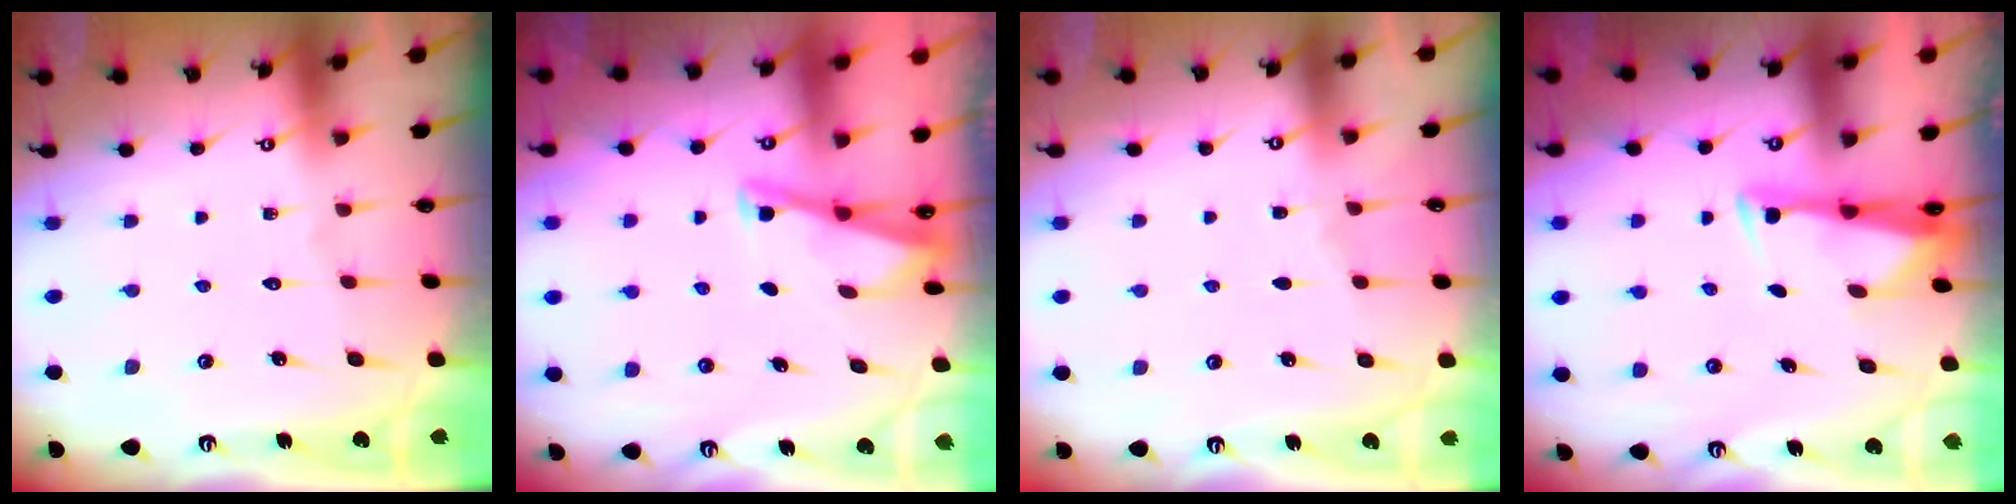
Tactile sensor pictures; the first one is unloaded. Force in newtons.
{"total": 2.7, "press": 2.7, "slide": 0.3}
{"total": 0.7, "press": 0.7, "slide": 0.2}
{"total": 3.2, "press": 3.0, "slide": 0.8}